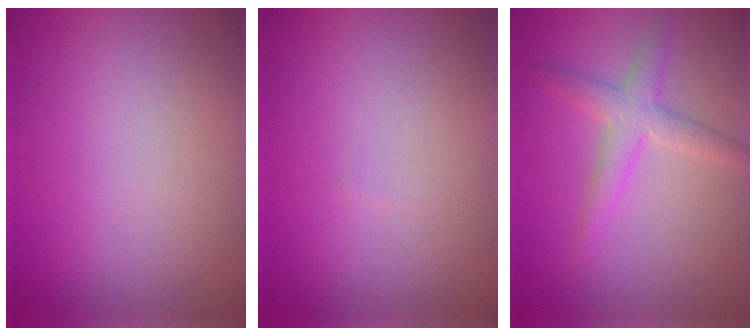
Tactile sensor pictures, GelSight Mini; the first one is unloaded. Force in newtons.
{"total": 0.0}
{"total": 2.9, "press": 2.9, "slide": 0.3}